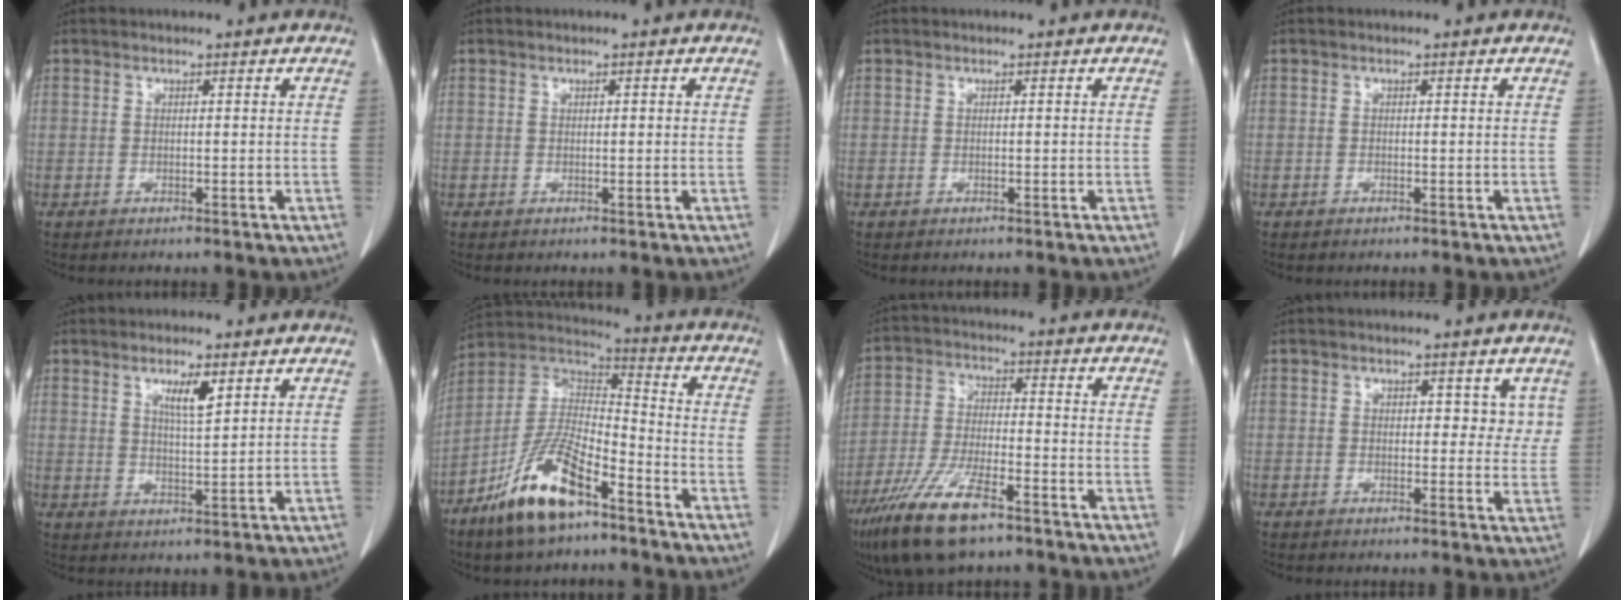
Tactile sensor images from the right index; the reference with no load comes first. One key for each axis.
{"total": 0.5, "fx": 0.2, "fy": 0.2, "fz": 0.5, "tx": -0.007, "ty": 0.001, "tz": 0.003}
{"total": 0.0}
{"total": 0.0}
{"total": 4.2, "fx": 2.3, "fy": 0.5, "fz": 3.5, "tx": -0.061, "ty": -0.003, "tz": 0.041}
{"total": 14.3, "fx": -9.0, "fy": 4.2, "fz": 10.4, "tx": -0.212, "ty": 0.001, "tz": -0.167}
{"total": 12.4, "fx": -8.2, "fy": 2.8, "fz": 8.9, "tx": -0.178, "ty": -0.022, "tz": -0.147}
{"total": 3.4, "fx": 1.7, "fy": 2.2, "fz": 2.0, "tx": -0.004, "ty": -0.003, "tz": 0.018}